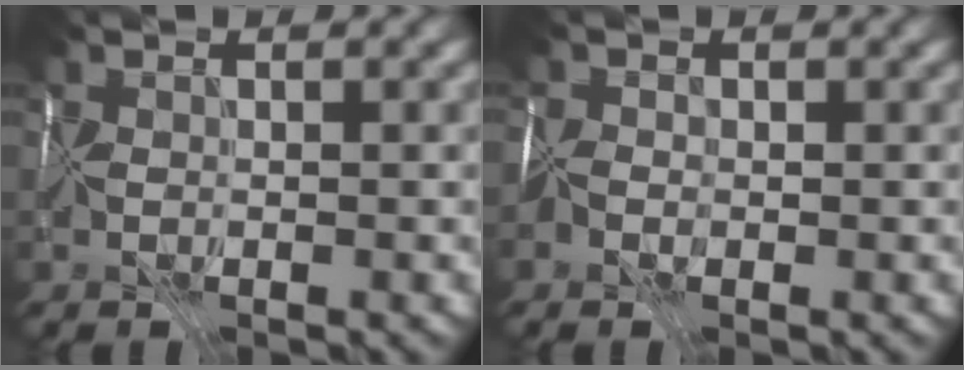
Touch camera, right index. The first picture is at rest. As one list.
[{"total": 1.2, "force": [-0.5, 1.0, 0.6], "torque": [-0.012, 0.006, -0.020]}]